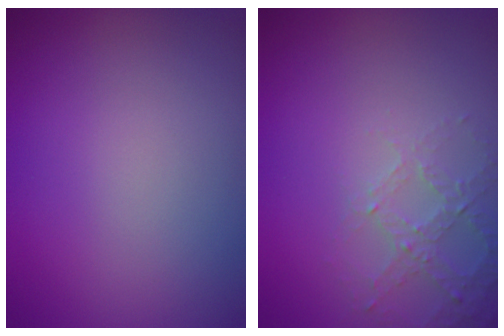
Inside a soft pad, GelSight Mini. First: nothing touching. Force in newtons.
{"total": 2.6, "press": 2.5, "slide": 0.8}